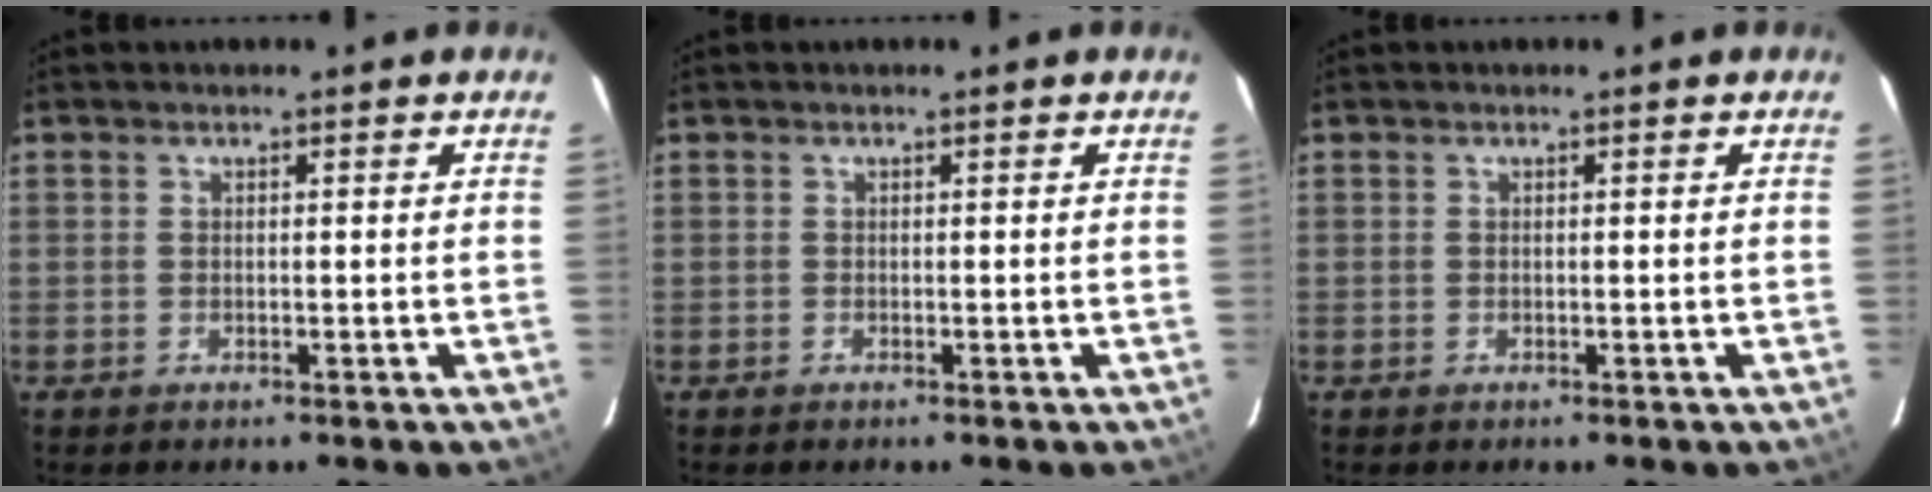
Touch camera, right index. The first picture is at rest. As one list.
[{"total": 0.0}, {"total": 0.0}]